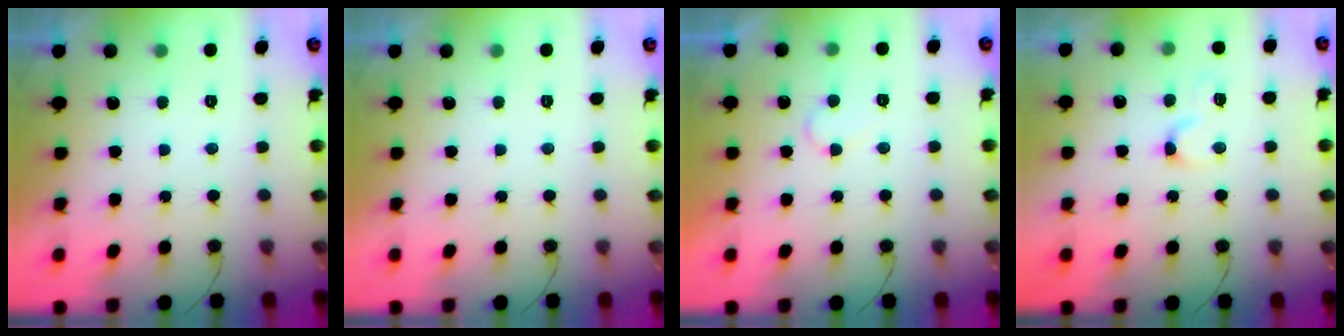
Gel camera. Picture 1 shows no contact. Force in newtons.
{"total": 0.0}
{"total": 6.0, "press": 6.0, "slide": 0.5}
{"total": 3.9, "press": 3.9, "slide": 0.4}